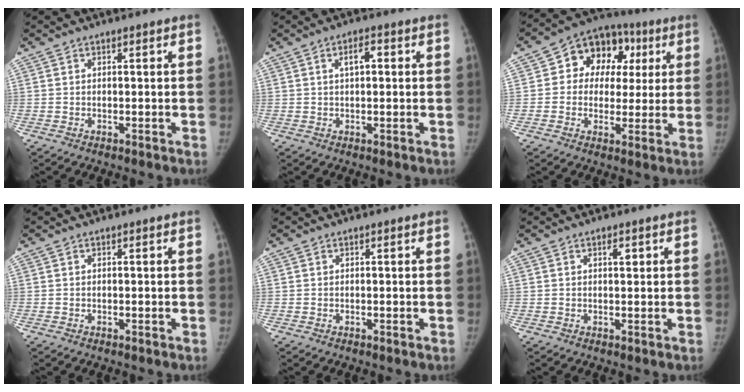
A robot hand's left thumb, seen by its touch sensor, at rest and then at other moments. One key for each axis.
{"total": 3.3, "fx": 0.7, "fy": 1.5, "fz": 2.8, "tx": -0.044, "ty": 0.009, "tz": 0.011}
{"total": 13.8, "fx": 3.2, "fy": 10.6, "fz": 8.2, "tx": -0.067, "ty": 0.020, "tz": 0.039}
{"total": 0.0}
{"total": 0.0}
{"total": 1.5, "fx": 0.6, "fy": 0.6, "fz": 1.2, "tx": -0.014, "ty": 0.001, "tz": 0.008}